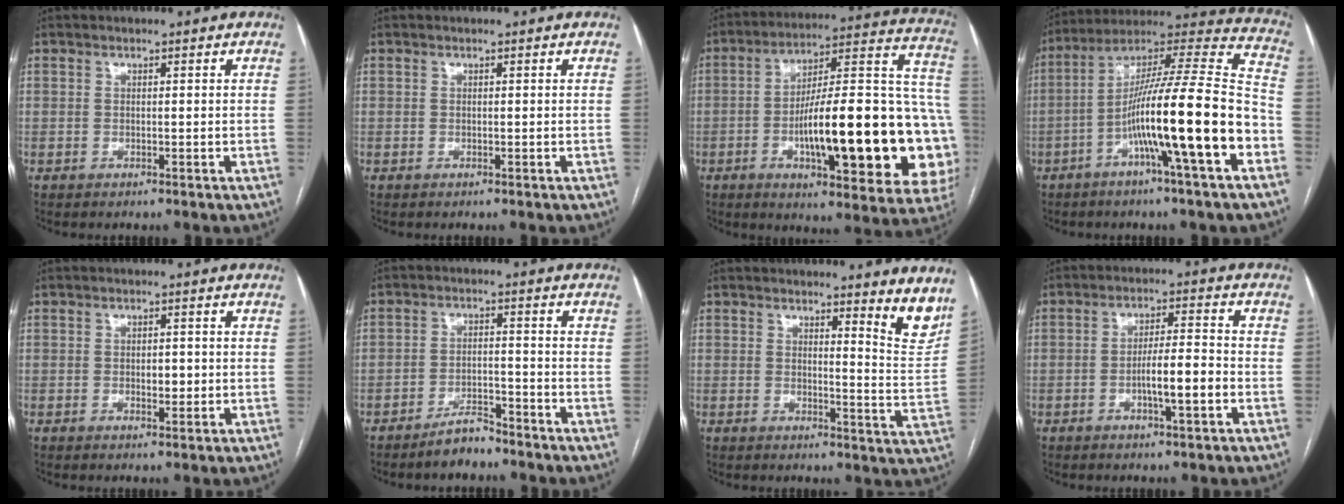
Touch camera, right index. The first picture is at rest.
{"total": 0.0}
{"total": 31.0, "force": [-6.4, 5.9, 29.7], "torque": [-0.336, 0.012, -0.090]}
{"total": 20.8, "force": [-7.2, 0.0, 19.5], "torque": [-0.314, 0.004, -0.128]}
{"total": 2.3, "force": [-0.3, 1.1, 2.0], "torque": [-0.030, 0.001, -0.002]}
{"total": 4.4, "force": [-3.9, 1.3, 1.6], "torque": [-0.029, -0.001, -0.069]}
{"total": 6.7, "force": [5.7, 0.5, 3.5], "torque": [-0.029, -0.046, 0.050]}
{"total": 6.4, "force": [-2.2, 0.6, 6.0], "torque": [-0.107, 0.006, -0.037]}